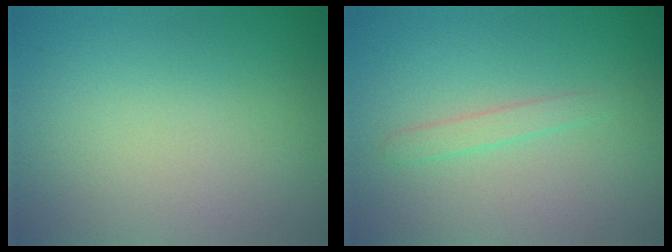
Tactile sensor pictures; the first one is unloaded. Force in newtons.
{"total": 1.2, "press": 1.2, "slide": 0.1}